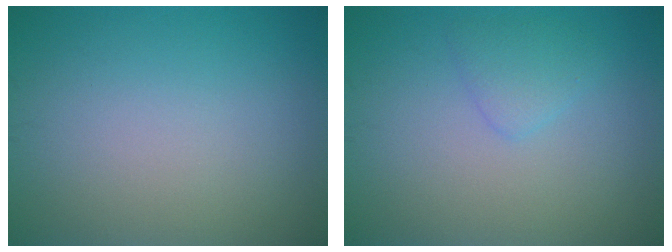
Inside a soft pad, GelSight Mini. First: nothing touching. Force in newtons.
{"total": 1.6, "press": 1.6, "slide": 0.1}